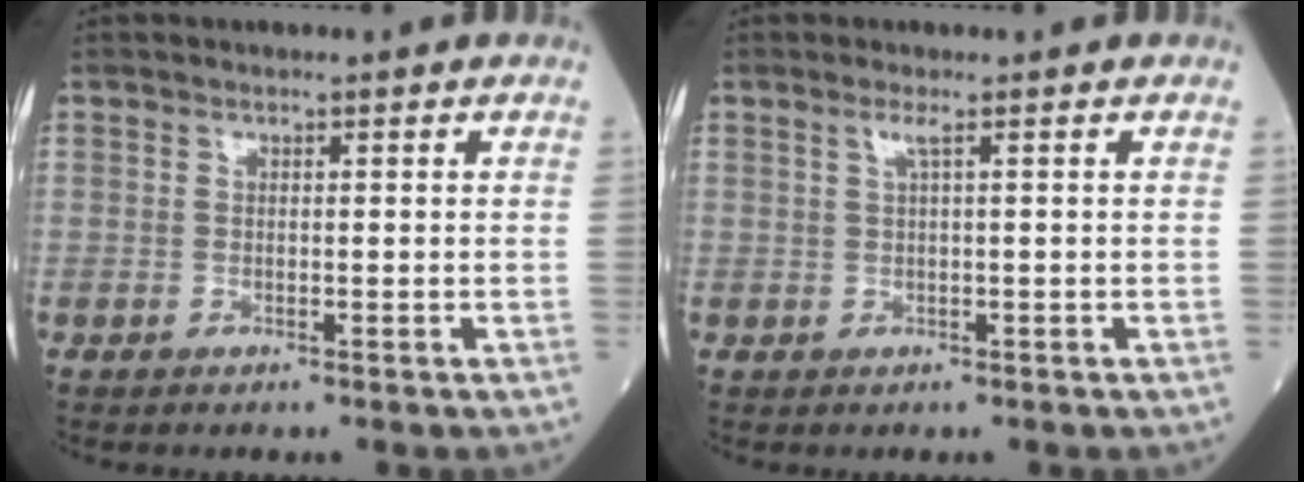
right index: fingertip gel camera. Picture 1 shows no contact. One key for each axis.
{"total": 1.2, "fx": 0.5, "fy": -0.4, "fz": 1.0, "tx": -0.030, "ty": 0.002, "tz": 0.011}